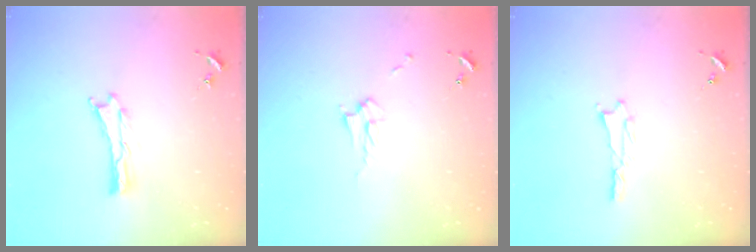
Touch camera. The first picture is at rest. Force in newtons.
{"total": 2.9, "press": 2.9, "slide": 0.4}
{"total": 0.9, "press": 0.9, "slide": 0.2}